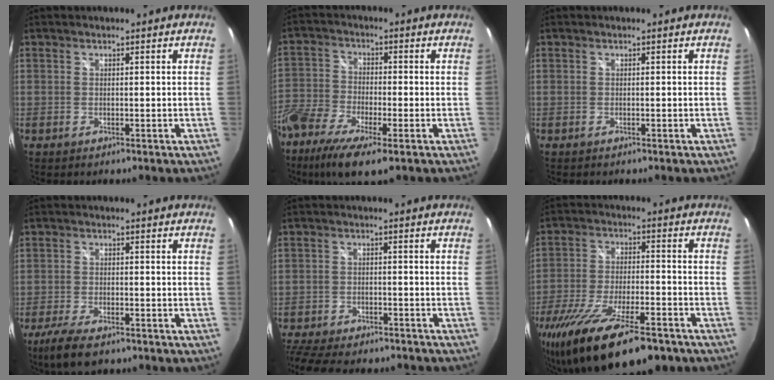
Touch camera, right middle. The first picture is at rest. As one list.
[{"total": 11.9, "force": [-7.2, 4.1, 8.5], "torque": [-0.195, -0.028, -0.155]}, {"total": 0.0}, {"total": 7.5, "force": [-5.5, 2.3, 4.6], "torque": [-0.118, -0.026, -0.100]}, {"total": 13.7, "force": [-11.4, 5.0, 5.5], "torque": [-0.146, -0.008, -0.180]}, {"total": 20.8, "force": [-14.9, 5.8, 13.3], "torque": [-0.259, -0.059, -0.244]}]